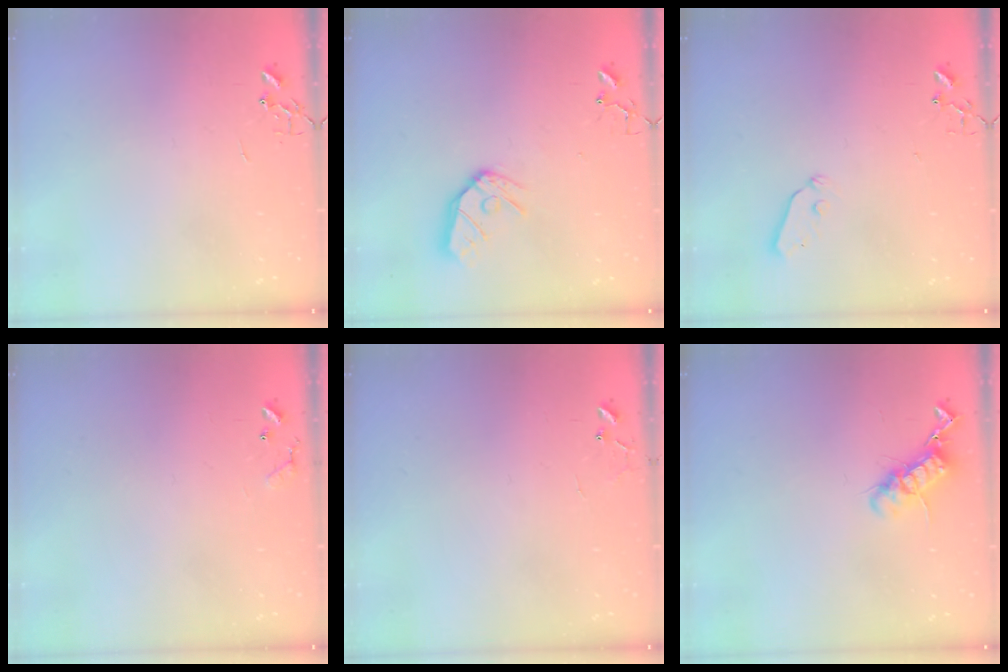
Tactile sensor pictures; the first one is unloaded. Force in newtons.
{"total": 11.0, "press": 11.0, "slide": 1.3}
{"total": 4.3, "press": 4.3, "slide": 0.7}
{"total": 7.7, "press": 7.7, "slide": 0.5}
{"total": 6.6, "press": 6.6, "slide": 0.5}
{"total": 12.3, "press": 12.3, "slide": 0.6}